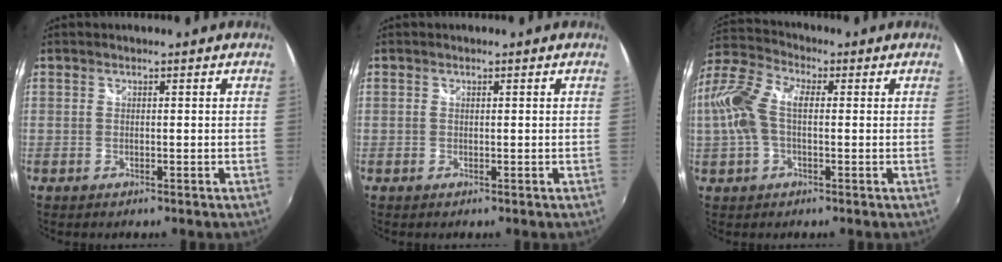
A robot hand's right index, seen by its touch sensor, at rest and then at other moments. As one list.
[{"total": 0.0}, {"total": 12.8, "force": [0.3, 7.3, 10.5], "torque": [-0.231, 0.024, 0.000]}]